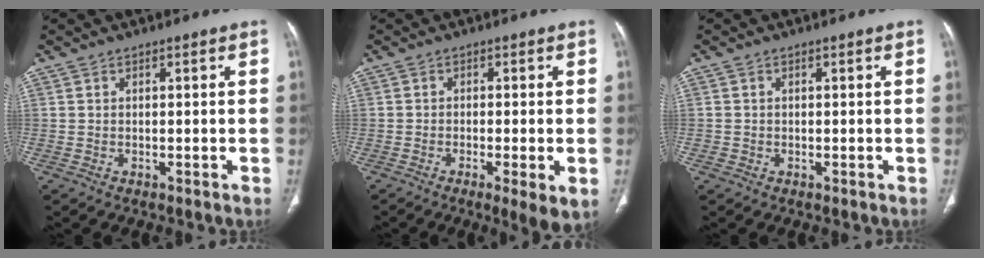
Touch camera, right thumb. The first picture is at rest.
{"total": 6.1, "force": [-2.1, 1.1, 5.6], "torque": [-0.092, -0.014, -0.034]}
{"total": 0.6, "force": [-0.1, 0.6, 0.1], "torque": [0.001, 0.004, -0.002]}